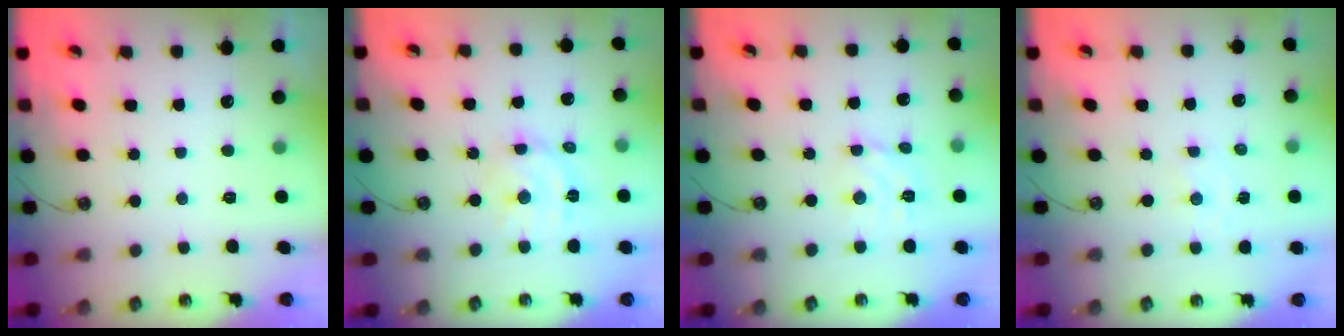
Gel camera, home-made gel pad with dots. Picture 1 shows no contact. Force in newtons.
{"total": 10.0, "press": 9.9, "slide": 1.4}
{"total": 5.3, "press": 5.3, "slide": 0.4}
{"total": 1.8, "press": 1.7, "slide": 0.3}